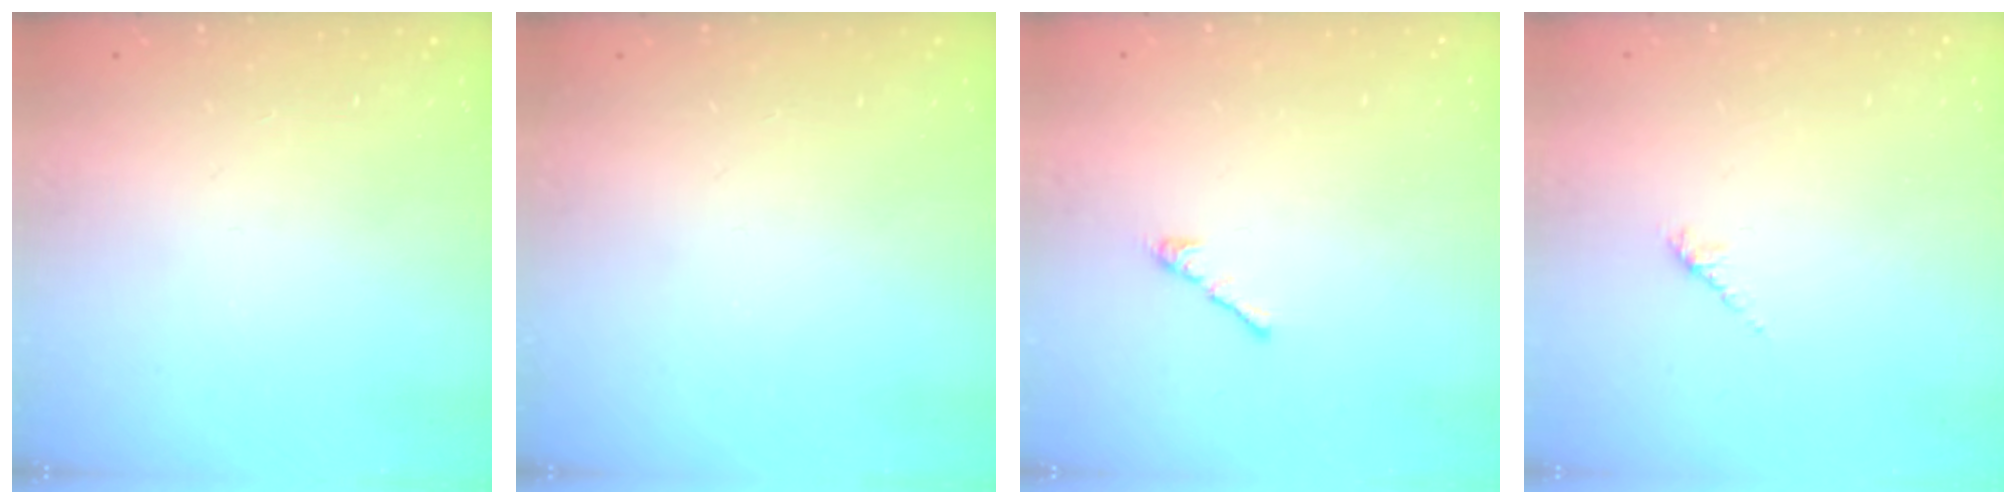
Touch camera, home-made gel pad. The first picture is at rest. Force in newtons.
{"total": 0.0}
{"total": 0.6, "press": 0.4, "slide": 0.4}
{"total": 2.6, "press": 2.4, "slide": 0.7}